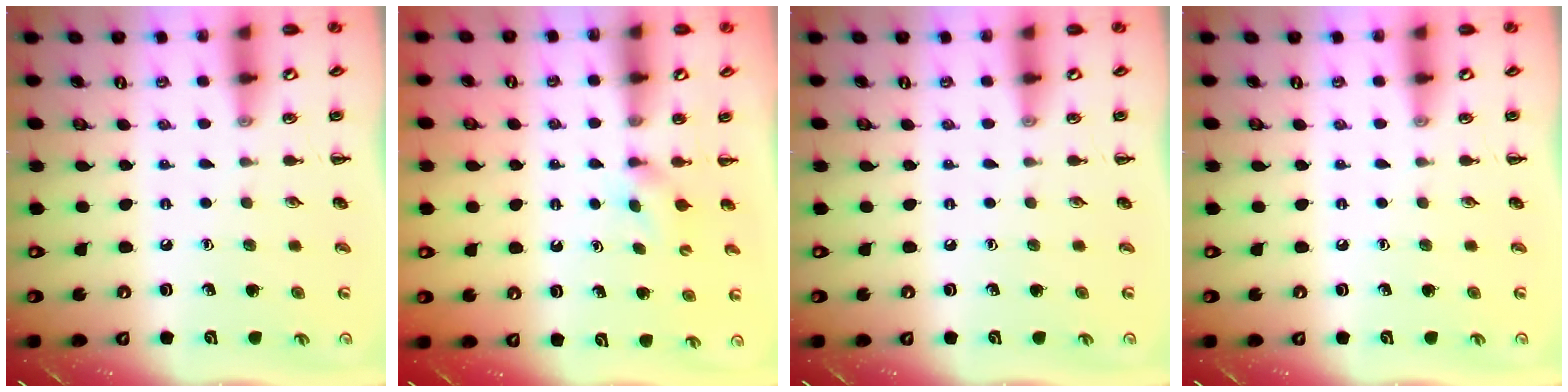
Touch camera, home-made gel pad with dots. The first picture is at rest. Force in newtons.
{"total": 2.4, "press": 2.3, "slide": 0.9}
{"total": 0.0}
{"total": 0.0}